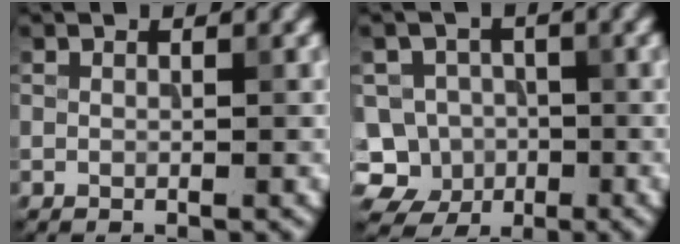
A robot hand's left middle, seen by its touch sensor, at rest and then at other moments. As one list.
[{"total": 7.0, "force": [-2.9, 6.1, 1.6], "torque": [-0.011, 0.002, -0.069]}]